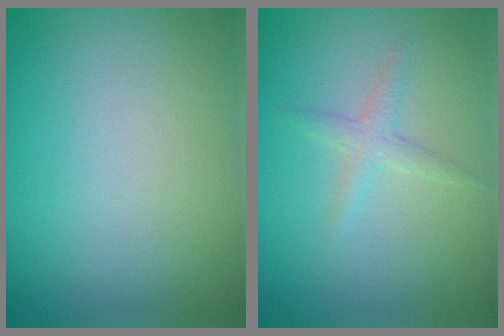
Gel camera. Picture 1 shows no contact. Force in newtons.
{"total": 1.4, "press": 1.4, "slide": 0.1}